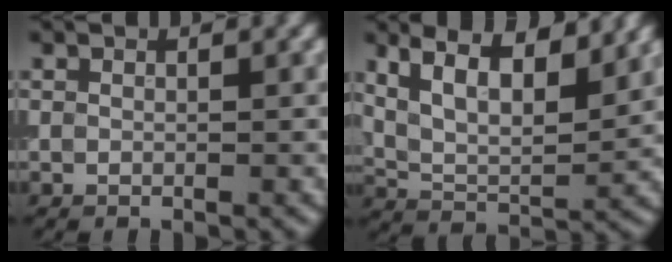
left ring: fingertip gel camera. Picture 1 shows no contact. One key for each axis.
{"total": 8.6, "fx": 4.9, "fy": 3.0, "fz": 6.4, "tx": -0.118, "ty": 0.016, "tz": 0.075}